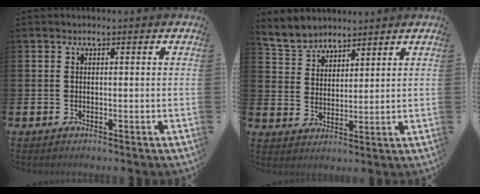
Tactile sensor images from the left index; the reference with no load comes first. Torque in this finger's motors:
{"motor_torque": [1.98, -0.15, 0.17, 0.04]}